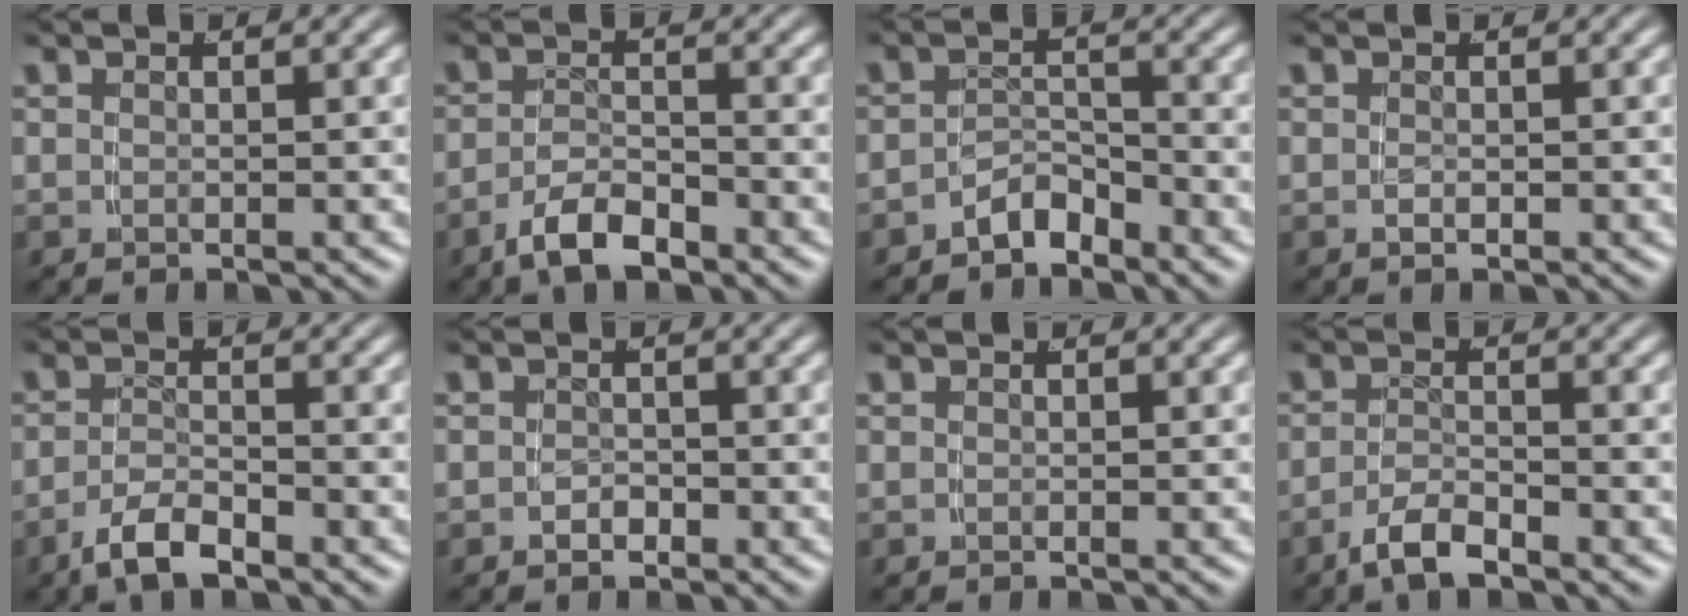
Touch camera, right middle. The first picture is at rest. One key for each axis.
{"total": 3.6, "fx": -2.8, "fy": 1.1, "fz": 2.0, "tx": -0.032, "ty": -0.002, "tz": -0.048}
{"total": 3.2, "fx": -2.9, "fy": 1.0, "fz": 0.8, "tx": -0.007, "ty": -0.005, "tz": -0.051}
{"total": 0.6, "fx": -0.5, "fy": -0.4, "fz": 0.3, "tx": -0.011, "ty": -0.005, "tz": -0.002}
{"total": 3.1, "fx": -2.4, "fy": 0.7, "fz": 1.9, "tx": -0.038, "ty": -0.004, "tz": -0.040}
{"total": 0.9, "fx": -0.8, "fy": 0.4, "fz": 0.2, "tx": -0.005, "ty": -0.003, "tz": -0.012}
{"total": 0.0}
{"total": 2.9, "fx": -2.3, "fy": 0.4, "fz": 1.7, "tx": -0.034, "ty": -0.004, "tz": -0.039}